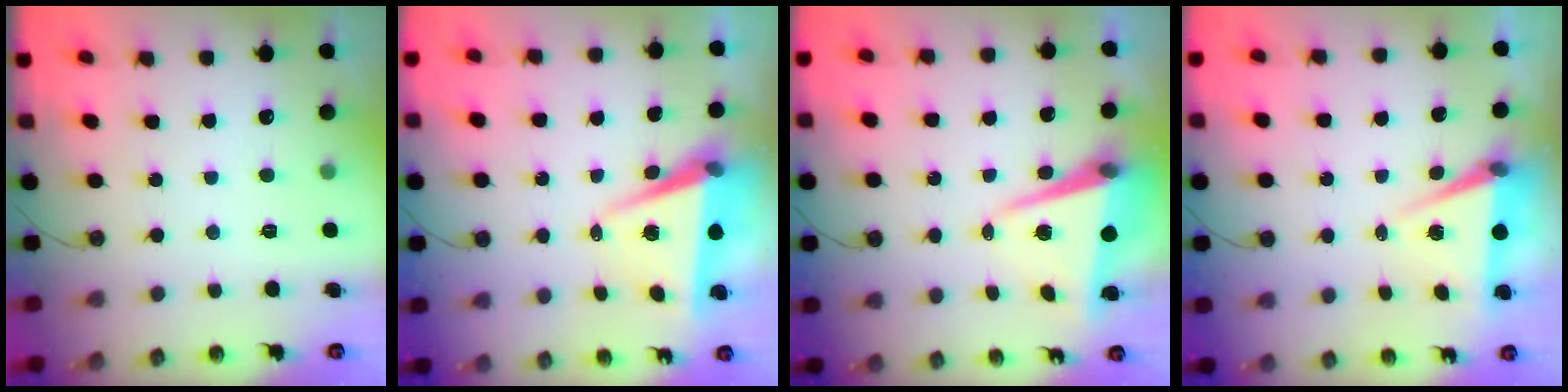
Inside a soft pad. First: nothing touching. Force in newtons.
{"total": 7.5, "press": 6.1, "slide": 4.4}
{"total": 7.9, "press": 7.6, "slide": 2.0}
{"total": 6.7, "press": 5.3, "slide": 4.2}